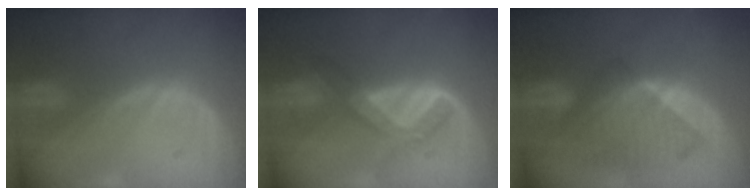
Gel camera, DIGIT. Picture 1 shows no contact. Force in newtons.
{"total": 5.6, "press": 5.1, "slide": 2.2}
{"total": 8.7, "press": 8.1, "slide": 3.1}